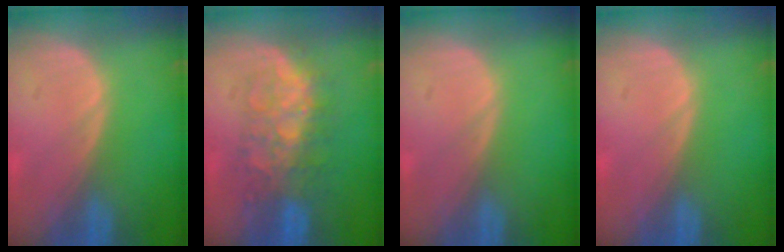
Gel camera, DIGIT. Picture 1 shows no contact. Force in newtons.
{"total": 7.9, "press": 7.7, "slide": 2.0}
{"total": 0.0}
{"total": 0.0}